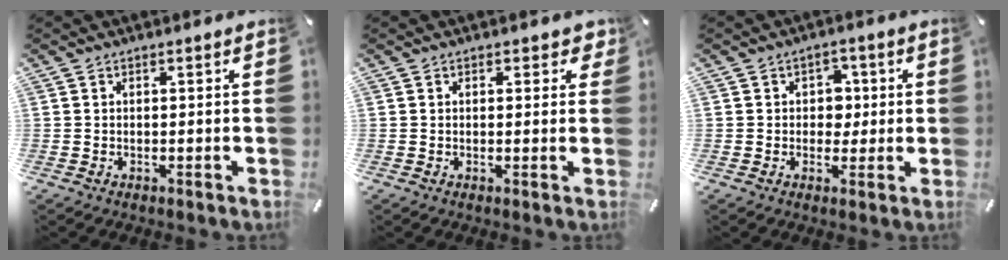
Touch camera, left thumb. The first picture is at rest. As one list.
[{"total": 1.8, "force": [0.9, 1.1, 1.0], "torque": [-0.006, 0.000, 0.011]}, {"total": 5.0, "force": [0.2, 4.4, 2.3], "torque": [-0.022, 0.000, -0.005]}]